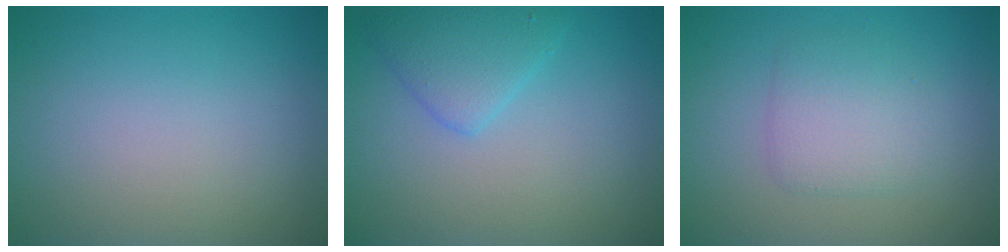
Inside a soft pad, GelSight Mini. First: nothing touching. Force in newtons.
{"total": 2.8, "press": 2.8, "slide": 0.2}
{"total": 2.8, "press": 2.8, "slide": 0.1}